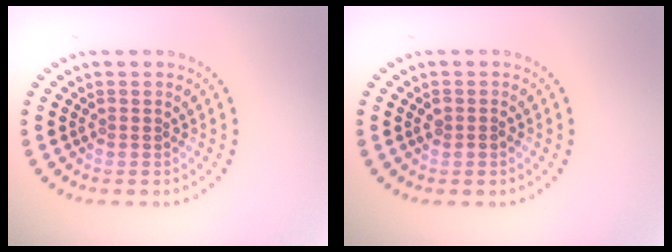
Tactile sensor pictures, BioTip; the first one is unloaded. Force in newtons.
{"total": 0.9, "press": 0.9, "slide": 0.3}